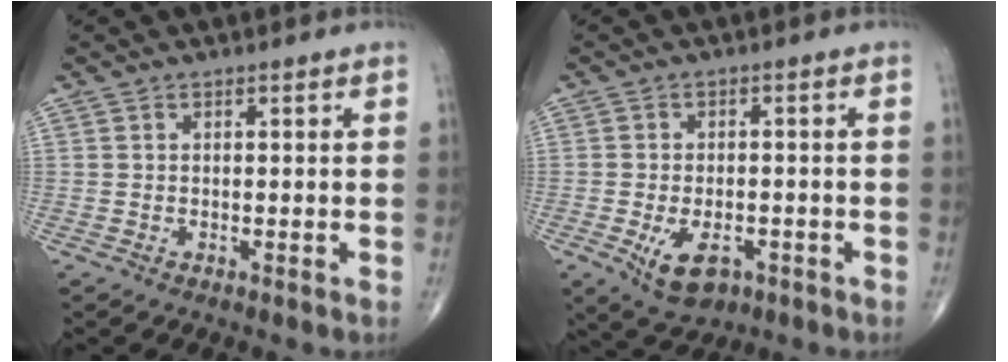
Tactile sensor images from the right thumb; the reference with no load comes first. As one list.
[{"total": 7.1, "force": [-2.9, 4.1, 5.1], "torque": [-0.077, 0.004, -0.038]}]